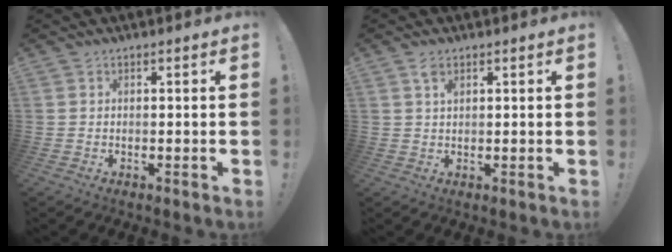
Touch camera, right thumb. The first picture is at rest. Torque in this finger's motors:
{"motor_torque": [-0.19, 0.08, 0.39, -0.12, 0.00]}